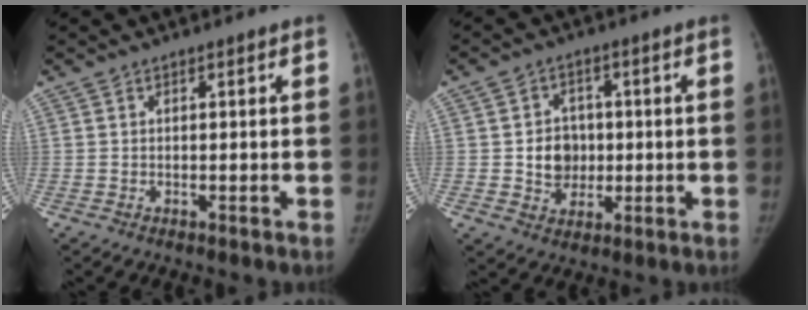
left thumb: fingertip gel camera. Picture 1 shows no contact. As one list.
[{"total": 6.9, "force": [-0.2, 6.1, 3.1], "torque": [-0.010, 0.007, -0.002]}]